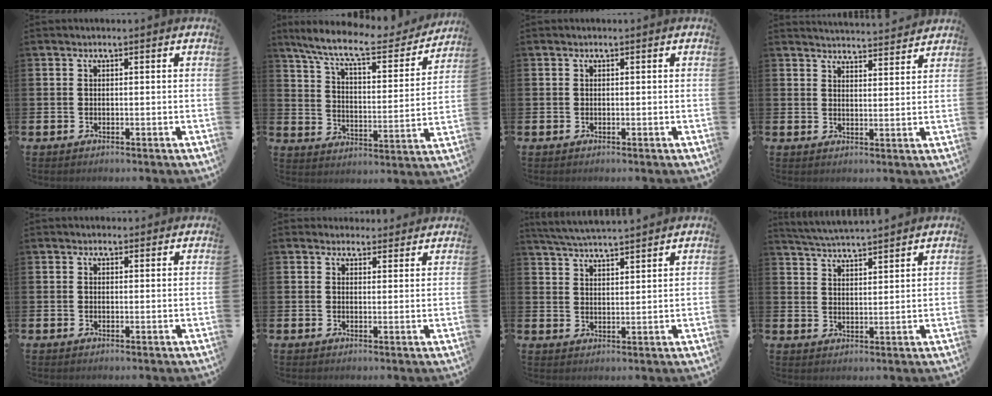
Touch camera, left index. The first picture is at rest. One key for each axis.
{"total": 10.2, "fx": 8.7, "fy": 2.1, "fz": 4.8, "tx": -0.123, "ty": -0.051, "tz": 0.146}
{"total": 0.0}
{"total": 4.2, "fx": 4.2, "fy": 0.1, "fz": 0.0, "tx": -0.005, "ty": -0.032, "tz": 0.074}
{"total": 0.8, "fx": 0.6, "fy": 0.5, "fz": 0.1, "tx": 0.008, "ty": 0.003, "tz": 0.009}
{"total": 2.7, "fx": 2.5, "fy": 1.0, "fz": -0.1, "tx": 0.007, "ty": -0.009, "tz": 0.044}
{"total": 4.4, "fx": 4.4, "fy": -0.3, "fz": 0.6, "tx": -0.028, "ty": -0.023, "tz": 0.079}
{"total": 4.5, "fx": 4.4, "fy": -0.1, "fz": 0.3, "tx": -0.022, "ty": -0.024, "tz": 0.080}